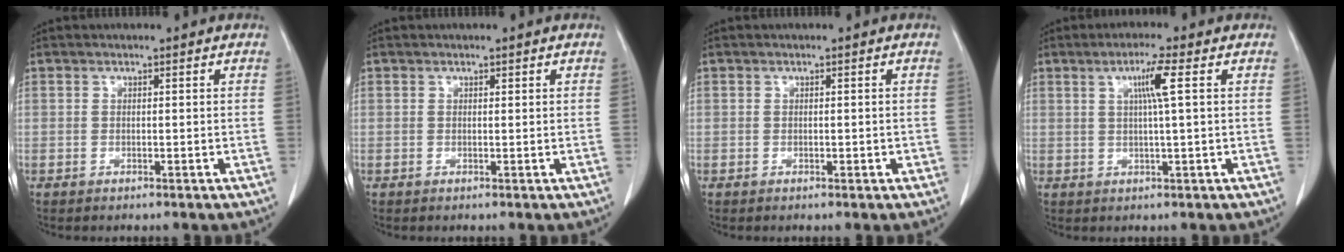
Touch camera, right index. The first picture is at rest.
{"total": 0.0}
{"total": 0.8, "force": [-0.1, 0.5, 0.6], "torque": [-0.003, 0.004, 0.002]}
{"total": 4.5, "force": [1.3, -0.8, 4.2], "torque": [-0.079, 0.001, 0.023]}